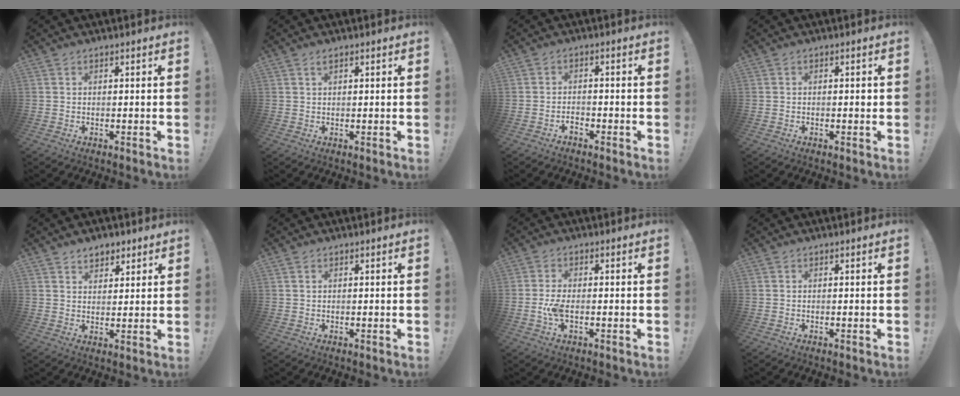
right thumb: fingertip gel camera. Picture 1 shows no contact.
{"total": 1.2, "force": [0.7, 0.5, 0.9], "torque": [-0.015, 0.000, 0.011]}
{"total": 1.9, "force": [-1.7, 0.6, 0.5], "torque": [-0.008, 0.001, -0.031]}
{"total": 0.6, "force": [-0.1, 0.4, 0.3], "torque": [-0.008, 0.004, -0.002]}
{"total": 4.8, "force": [3.4, 3.2, 1.1], "torque": [-0.010, -0.019, 0.062]}
{"total": 0.8, "force": [0.4, 0.6, 0.2], "torque": [-0.002, 0.002, 0.007]}
{"total": 4.8, "force": [-1.5, 2.2, 4.0], "torque": [-0.094, -0.001, -0.028]}
{"total": 0.0}